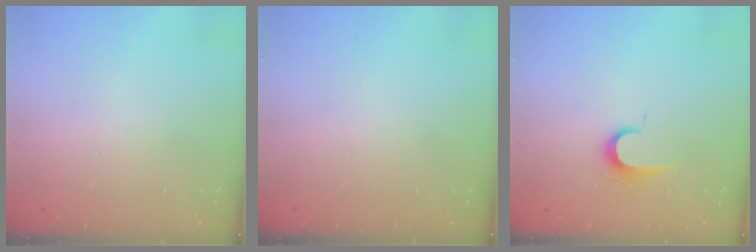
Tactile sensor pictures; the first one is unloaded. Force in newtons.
{"total": 0.0}
{"total": 7.2, "press": 7.1, "slide": 0.7}